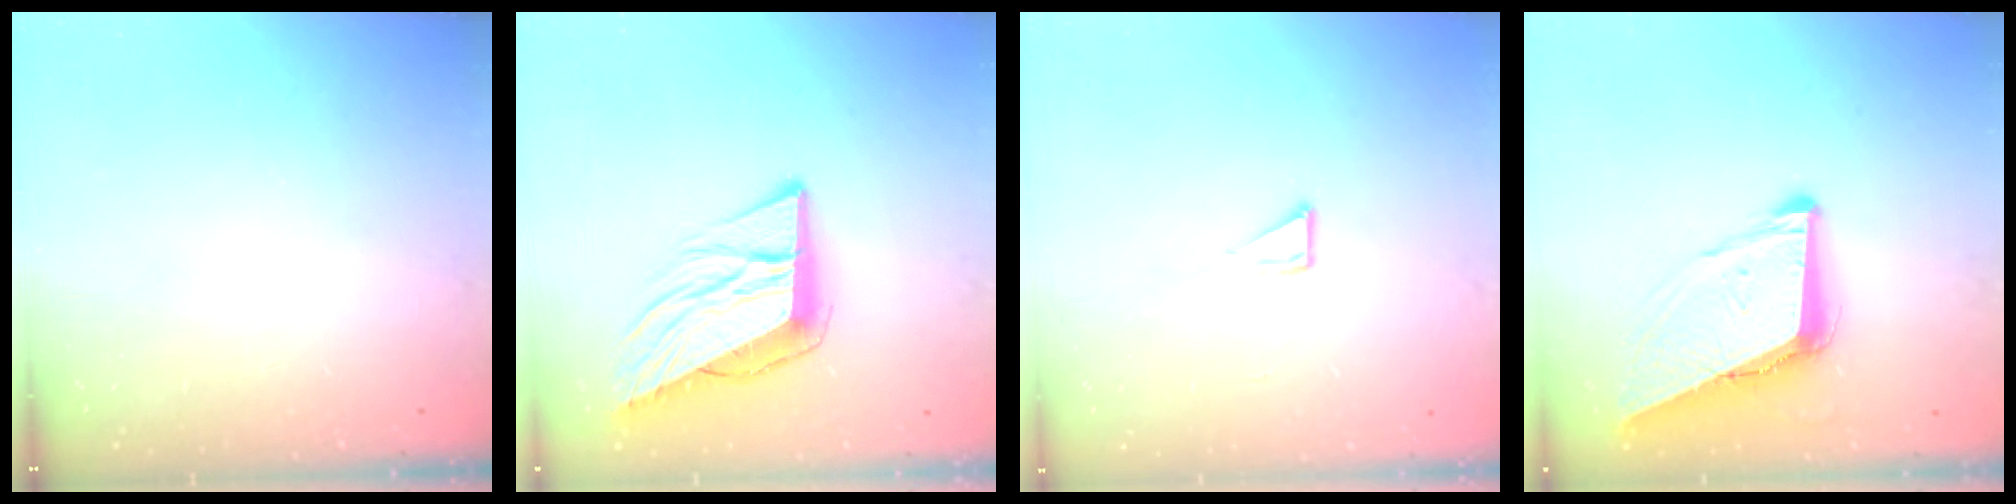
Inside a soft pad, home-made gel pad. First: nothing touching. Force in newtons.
{"total": 12.7, "press": 12.2, "slide": 3.4}
{"total": 2.7, "press": 2.7, "slide": 0.2}
{"total": 10.0, "press": 9.3, "slide": 3.5}